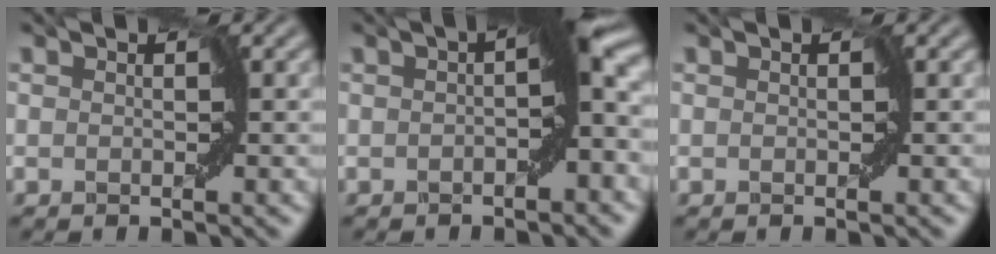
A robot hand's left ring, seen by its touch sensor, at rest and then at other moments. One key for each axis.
{"total": 5.3, "fx": -0.5, "fy": 1.7, "fz": 5.0, "tx": -0.067, "ty": 0.012, "tz": -0.023}
{"total": 0.0}